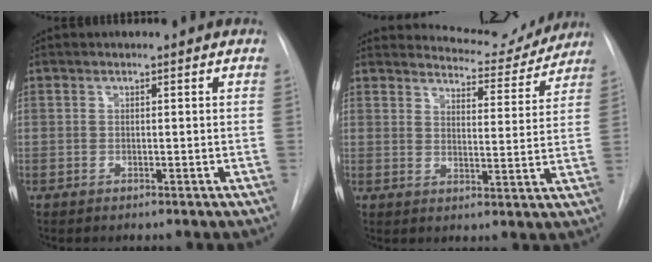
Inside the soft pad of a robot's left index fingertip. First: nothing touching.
{"total": 7.6, "force": [7.5, 1.5, -0.1], "torque": [0.007, -0.020, 0.086]}